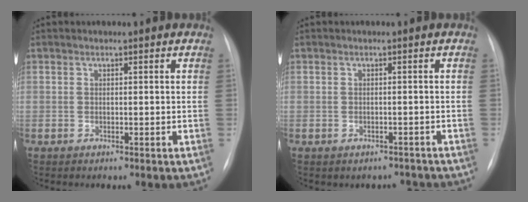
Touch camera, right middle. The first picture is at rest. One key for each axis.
{"total": 3.0, "fx": -2.5, "fy": 1.6, "fz": 0.0, "tx": 0.001, "ty": 0.014, "tz": -0.028}